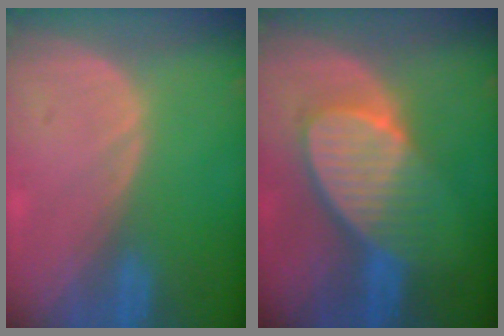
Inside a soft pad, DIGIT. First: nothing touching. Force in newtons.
{"total": 8.3, "press": 7.7, "slide": 3.1}